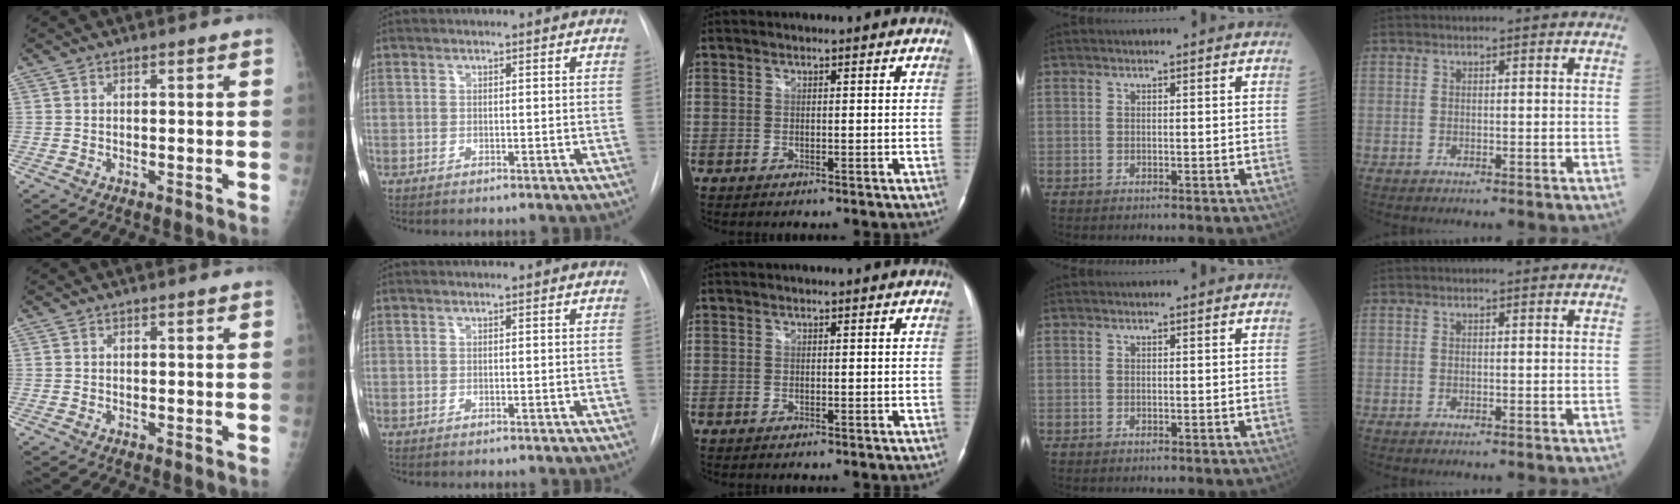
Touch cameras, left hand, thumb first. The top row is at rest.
{}